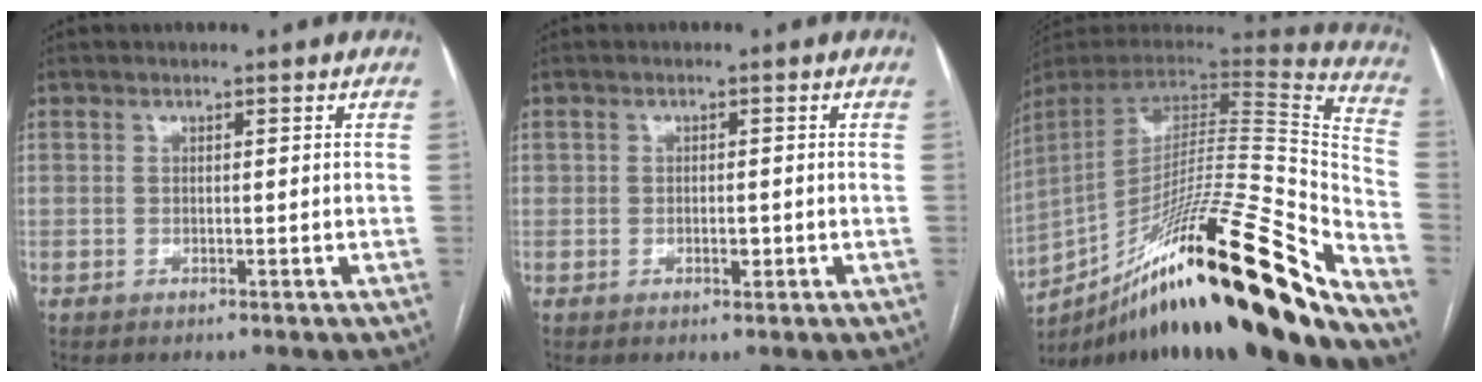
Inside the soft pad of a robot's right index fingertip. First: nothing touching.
{"total": 1.5, "force": [-0.4, 0.8, 1.2], "torque": [-0.015, 0.002, -0.001]}
{"total": 37.9, "force": [-24.2, 3.2, 29.0], "torque": [-0.387, -0.036, -0.378]}